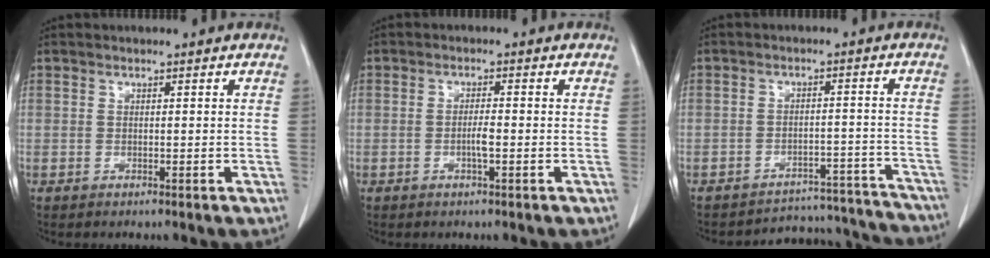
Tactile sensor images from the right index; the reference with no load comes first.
{"total": 2.3, "force": [-0.6, 0.2, 2.2], "torque": [-0.044, 0.000, -0.013]}
{"total": 14.3, "force": [-13.9, 3.3, -0.3], "torque": [0.024, 0.044, -0.164]}